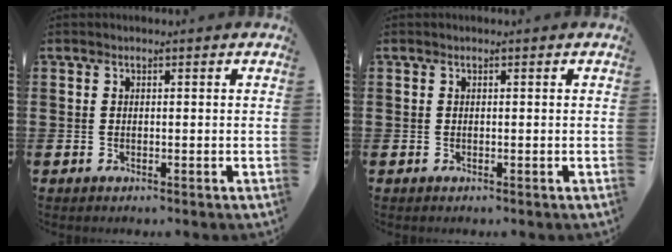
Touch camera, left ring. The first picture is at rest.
{"total": 0.0}